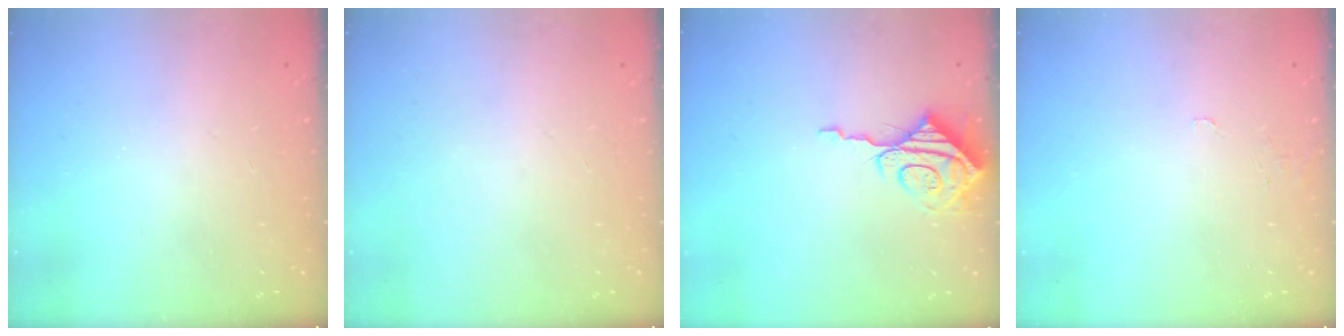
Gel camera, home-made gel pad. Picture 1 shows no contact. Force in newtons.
{"total": 0.0}
{"total": 9.3, "press": 9.3, "slide": 1.0}
{"total": 3.3, "press": 3.2, "slide": 0.3}